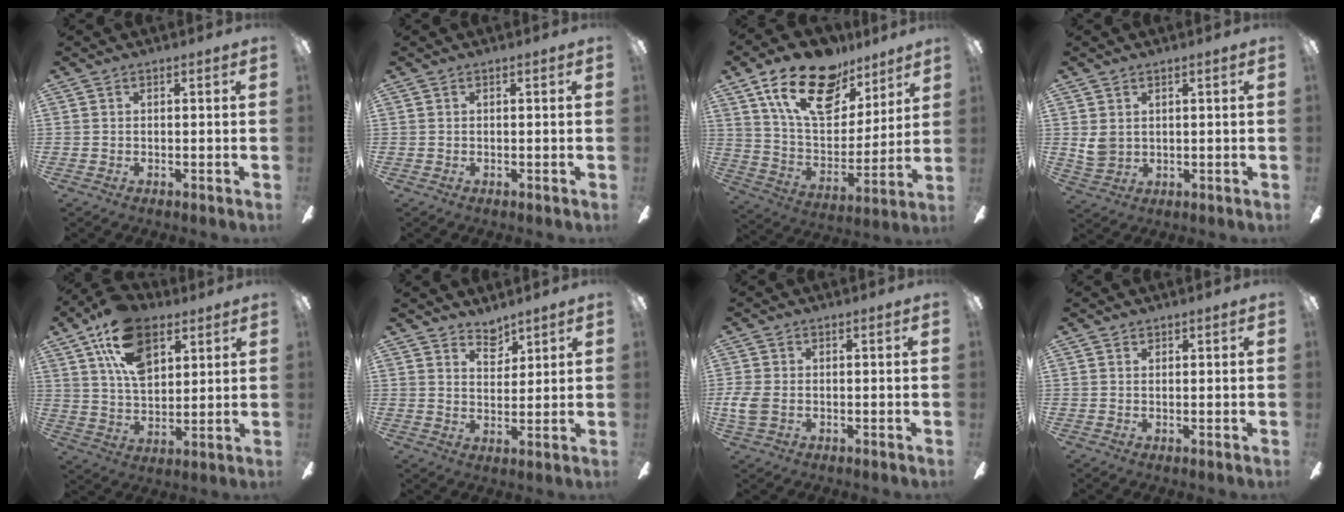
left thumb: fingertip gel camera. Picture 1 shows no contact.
{"total": 0.0}
{"total": 22.3, "force": [13.7, 12.1, 12.8], "torque": [-0.217, -0.063, 0.243]}
{"total": 4.2, "force": [2.0, 3.2, 1.9], "torque": [-0.048, 0.001, 0.039]}
{"total": 23.7, "force": [13.0, 13.2, 14.8], "torque": [-0.307, -0.058, 0.232]}
{"total": 5.1, "force": [4.5, 2.2, 1.2], "torque": [-0.012, -0.026, 0.080]}
{"total": 4.5, "force": [-0.4, 3.1, 3.1], "torque": [-0.080, 0.000, -0.012]}
{"total": 0.9, "force": [0.7, 0.5, 0.2], "torque": [-0.006, 0.001, 0.013]}